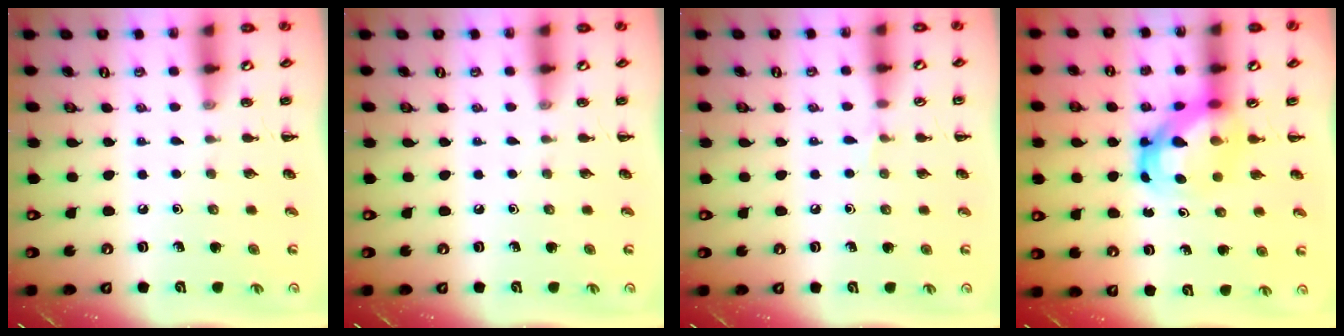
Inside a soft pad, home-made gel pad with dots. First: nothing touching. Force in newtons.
{"total": 0.0}
{"total": 3.7, "press": 3.5, "slide": 1.2}
{"total": 6.2, "press": 6.0, "slide": 1.6}